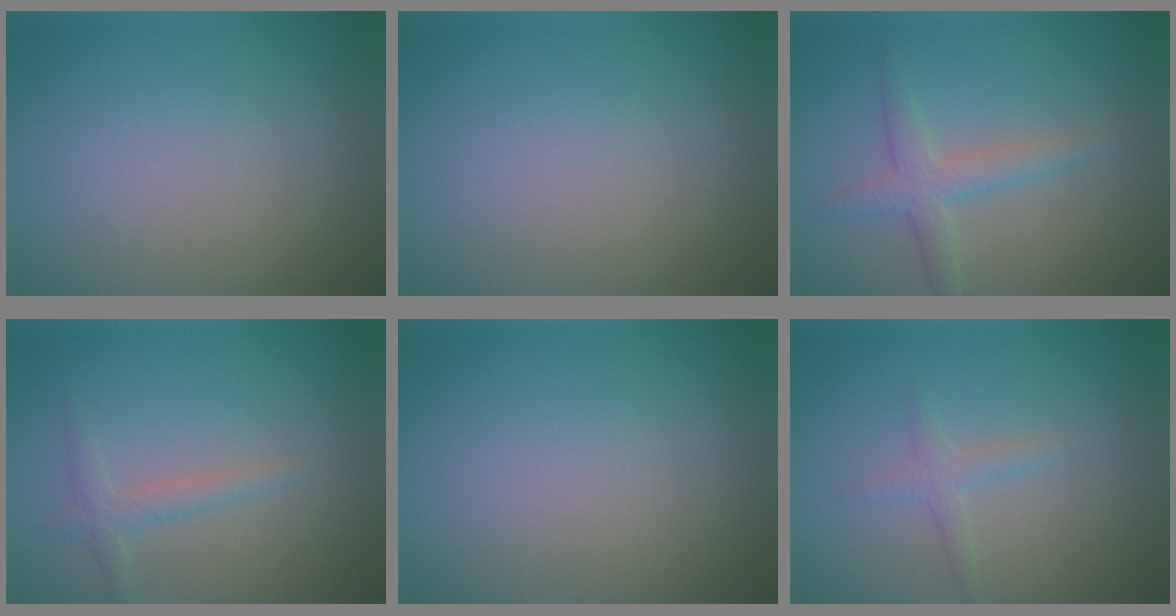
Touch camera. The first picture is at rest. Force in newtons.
{"total": 0.0}
{"total": 2.8, "press": 2.8, "slide": 0.1}
{"total": 1.6, "press": 1.6, "slide": 0.1}
{"total": 0.0}
{"total": 1.4, "press": 1.4, "slide": 0.1}